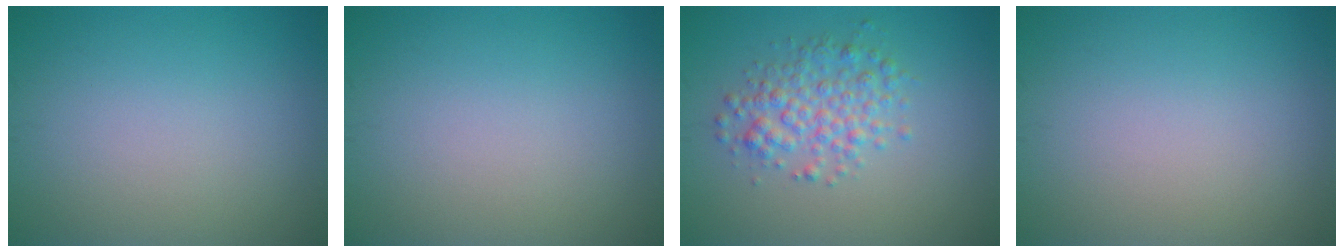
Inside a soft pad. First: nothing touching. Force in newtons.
{"total": 0.0}
{"total": 3.5, "press": 3.5, "slide": 0.1}
{"total": 0.0}